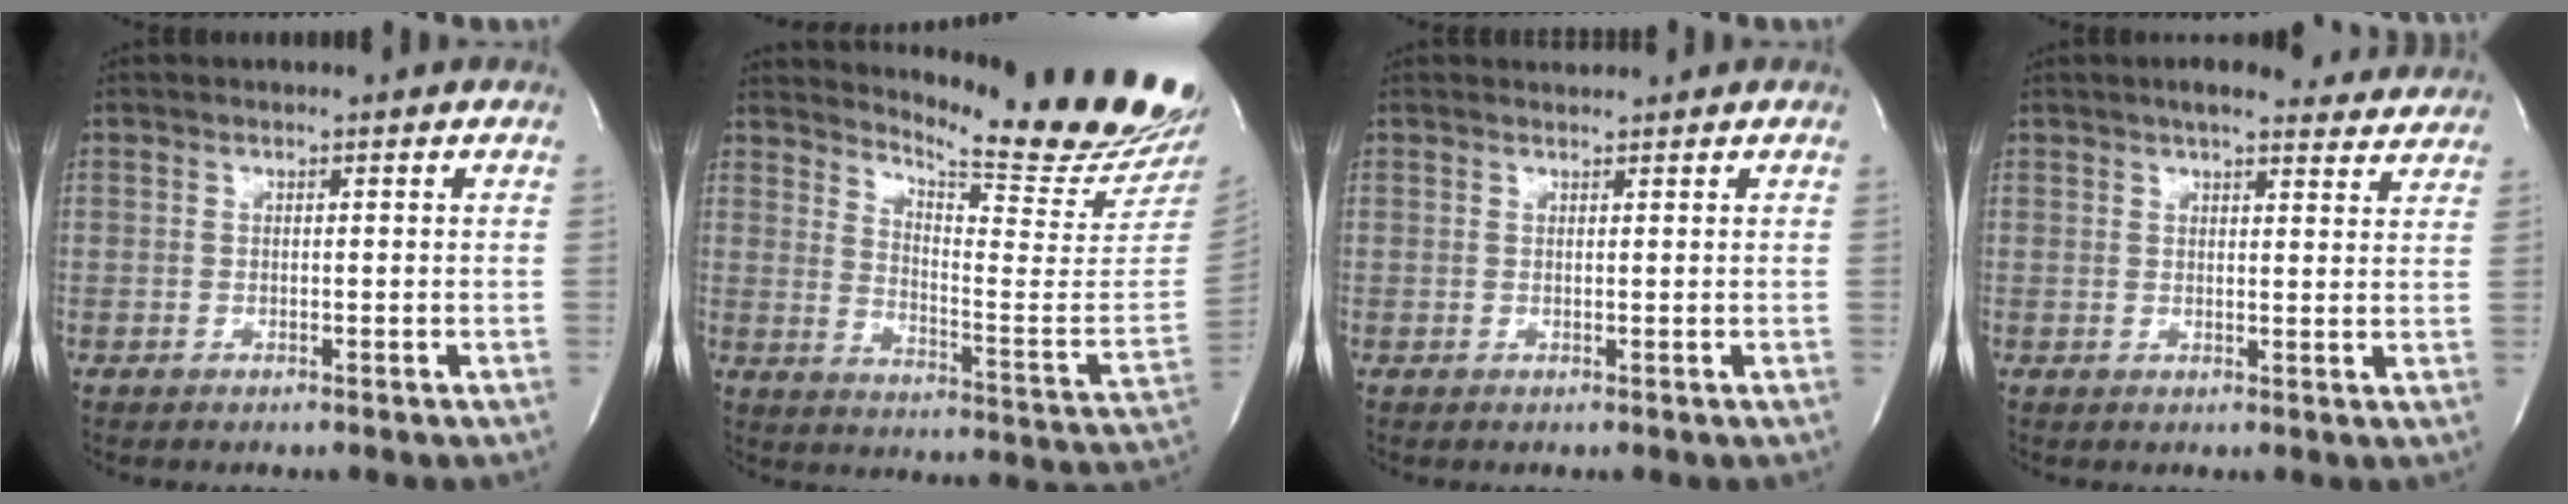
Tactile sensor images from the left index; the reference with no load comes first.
{"total": 19.5, "force": [18.5, -0.4, 6.2], "torque": [-0.108, -0.130, 0.236]}
{"total": 1.5, "force": [1.5, -0.1, -0.1], "torque": [-0.006, 0.007, 0.030]}
{"total": 13.0, "force": [11.7, 2.9, 4.7], "torque": [-0.045, 0.017, 0.134]}